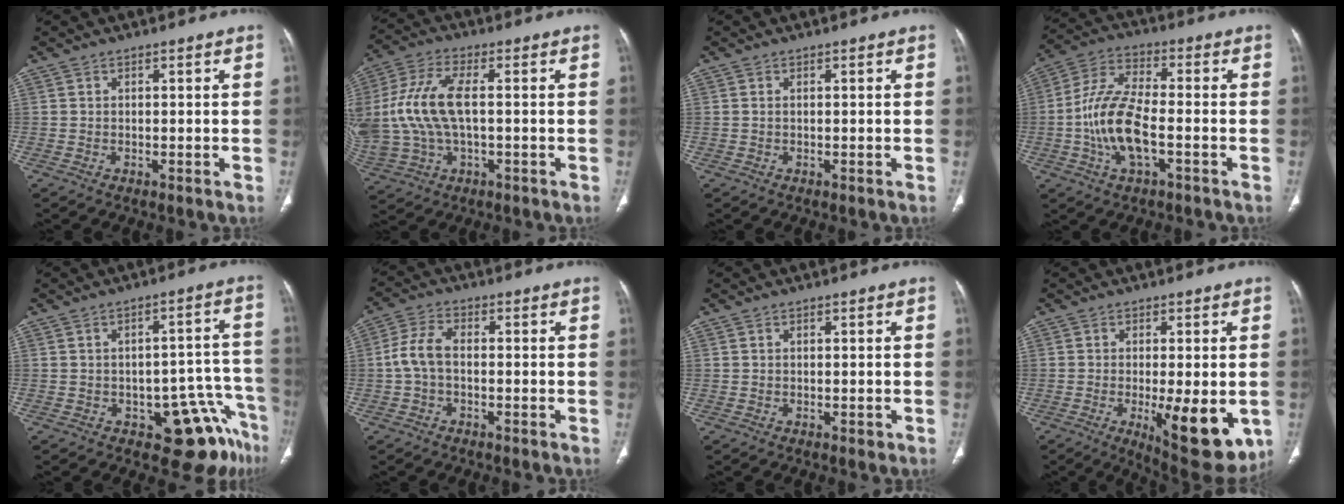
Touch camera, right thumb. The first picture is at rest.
{"total": 15.4, "force": [0.5, 8.0, 13.2], "torque": [-0.313, 0.019, 0.016]}
{"total": 0.0}
{"total": 12.7, "force": [-2.9, 5.3, 11.2], "torque": [-0.232, 0.025, -0.059]}
{"total": 11.0, "force": [-6.8, 4.9, 7.1], "torque": [-0.032, 0.060, -0.086]}
{"total": 5.5, "force": [-0.7, 3.0, 4.6], "torque": [-0.099, 0.017, -0.021]}
{"total": 0.5, "force": [0.0, 0.3, 0.4], "torque": [-0.005, -0.001, 0.003]}
{"total": 13.7, "force": [-3.3, 4.6, 12.5], "torque": [-0.161, -0.025, -0.035]}